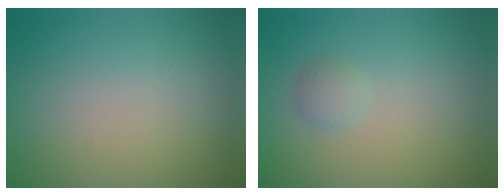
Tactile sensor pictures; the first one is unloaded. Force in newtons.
{"total": 1.1, "press": 1.1, "slide": 0.0}